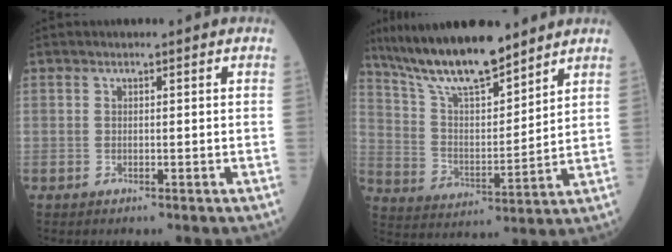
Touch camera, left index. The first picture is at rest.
{"total": 14.9, "force": [12.4, 2.7, 7.8], "torque": [-0.147, 0.003, 0.229]}